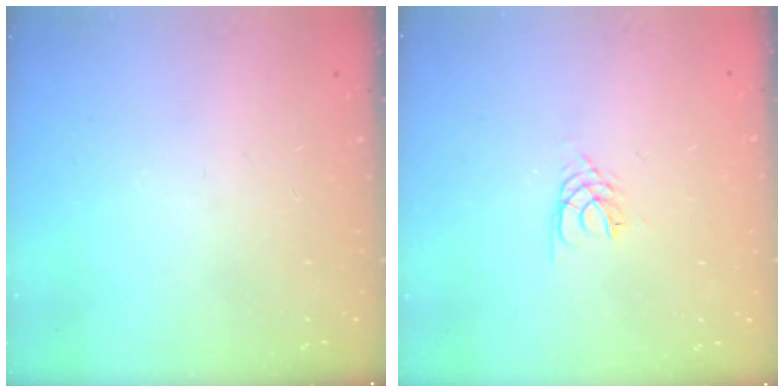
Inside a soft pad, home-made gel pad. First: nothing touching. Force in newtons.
{"total": 3.5, "press": 3.5, "slide": 0.5}